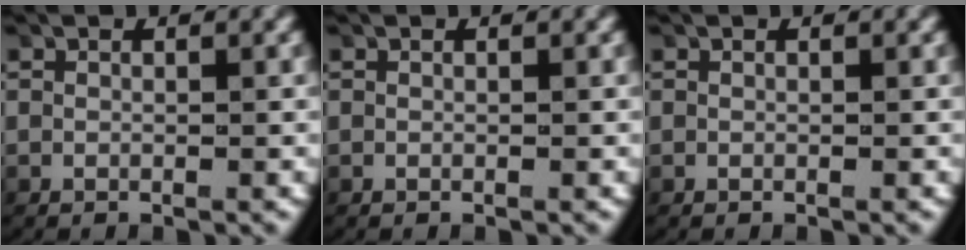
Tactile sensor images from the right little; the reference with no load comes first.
{"total": 0.0}
{"total": 0.0}